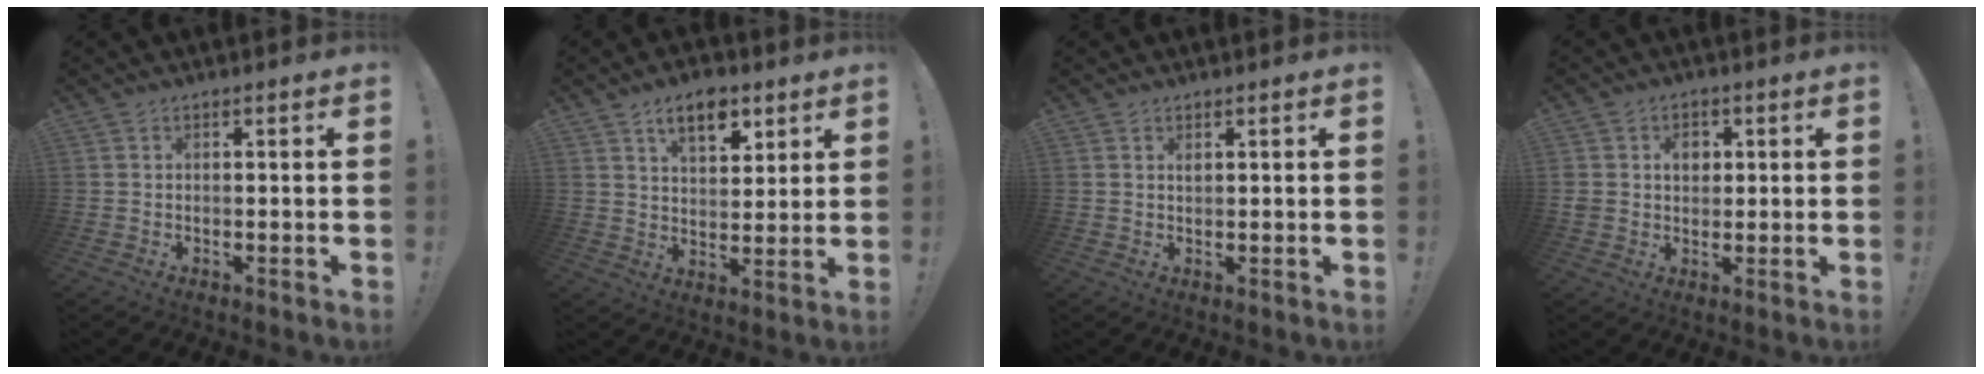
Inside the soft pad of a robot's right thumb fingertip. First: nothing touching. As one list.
[{"total": 9.8, "force": [5.8, 5.0, 6.0], "torque": [-0.084, -0.027, 0.102]}, {"total": 0.7, "force": [0.5, 0.2, 0.5], "torque": [-0.001, -0.004, 0.007]}, {"total": 5.1, "force": [1.2, 4.4, 2.3], "torque": [-0.027, -0.001, 0.017]}]